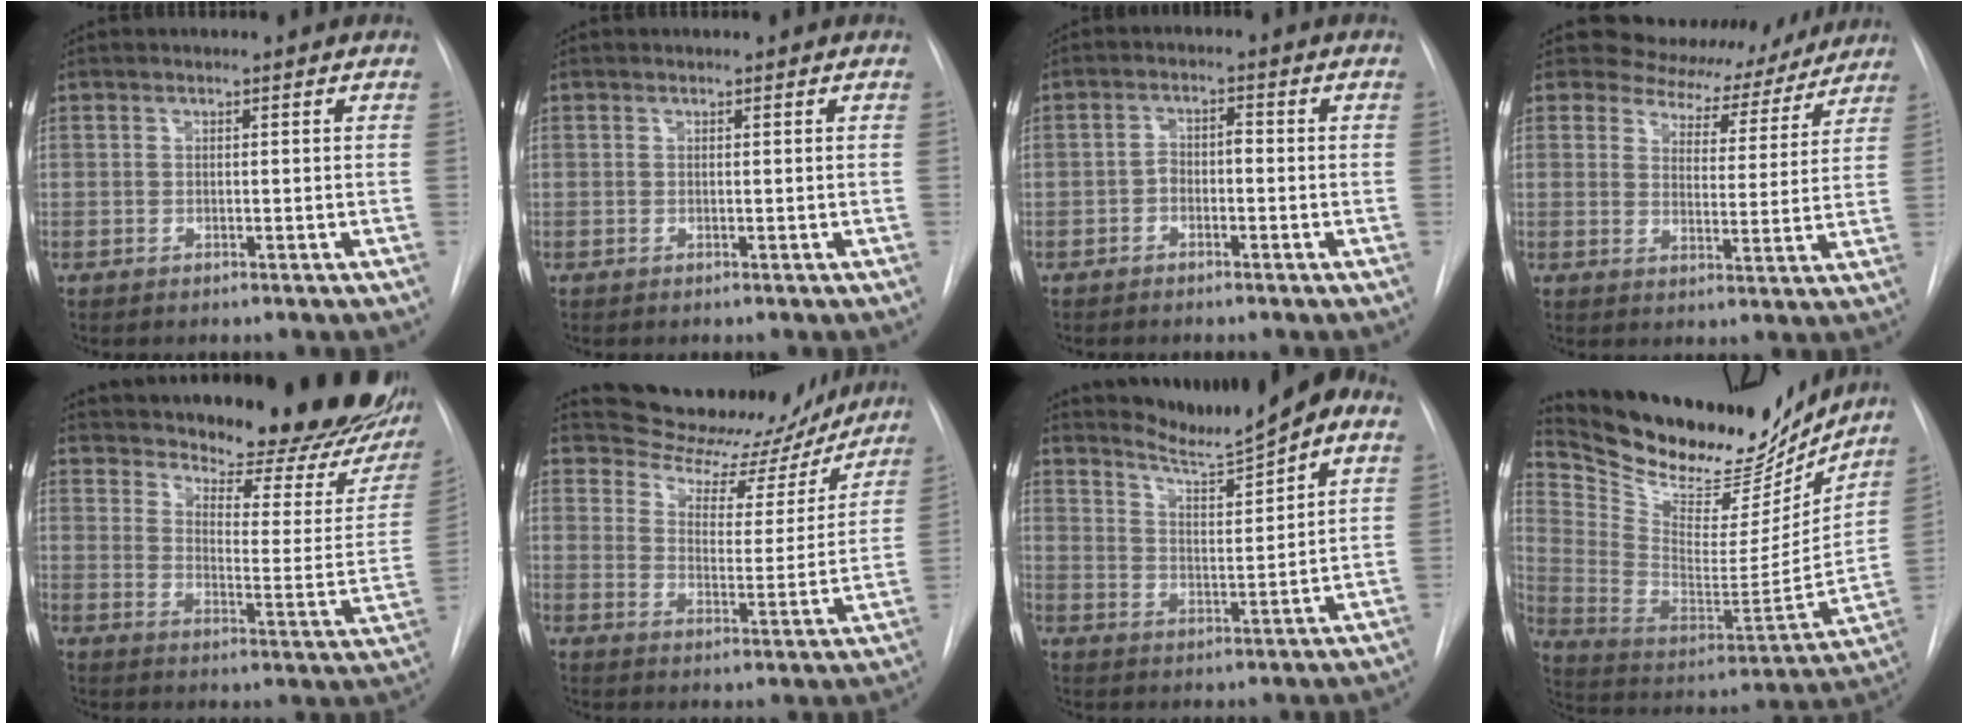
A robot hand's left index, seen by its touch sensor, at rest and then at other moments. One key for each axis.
{"total": 0.0}
{"total": 2.4, "fx": -1.0, "fy": 1.4, "fz": 1.7, "tx": -0.026, "ty": 0.014, "tz": -0.020}
{"total": 12.4, "fx": 11.2, "fy": 5.2, "fz": 1.4, "tx": 0.002, "ty": -0.007, "tz": 0.125}
{"total": 30.4, "fx": 26.0, "fy": 7.0, "fz": 14.1, "tx": -0.223, "ty": -0.076, "tz": 0.326}
{"total": 16.3, "fx": 15.2, "fy": 4.8, "fz": 3.2, "tx": -0.033, "ty": -0.021, "tz": 0.199}
{"total": 10.4, "fx": 8.4, "fy": 0.1, "fz": 6.1, "tx": -0.097, "ty": 0.004, "tz": 0.133}
{"total": 24.2, "fx": 21.8, "fy": 6.8, "fz": 8.0, "tx": -0.148, "ty": -0.043, "tz": 0.337}